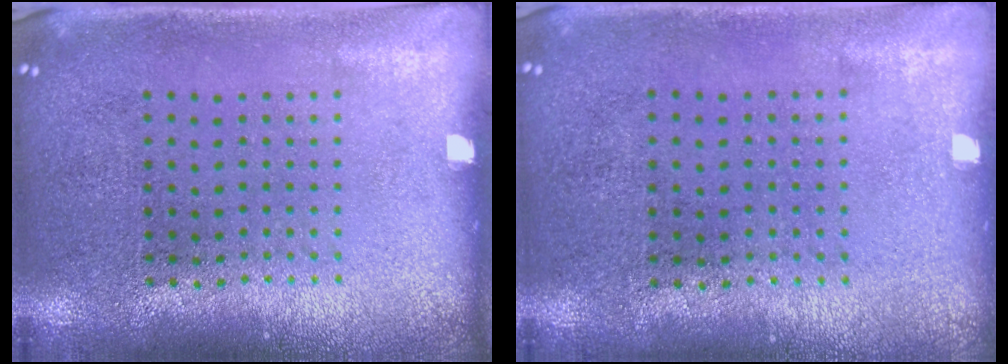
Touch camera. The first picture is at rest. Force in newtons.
{"total": 0.0}